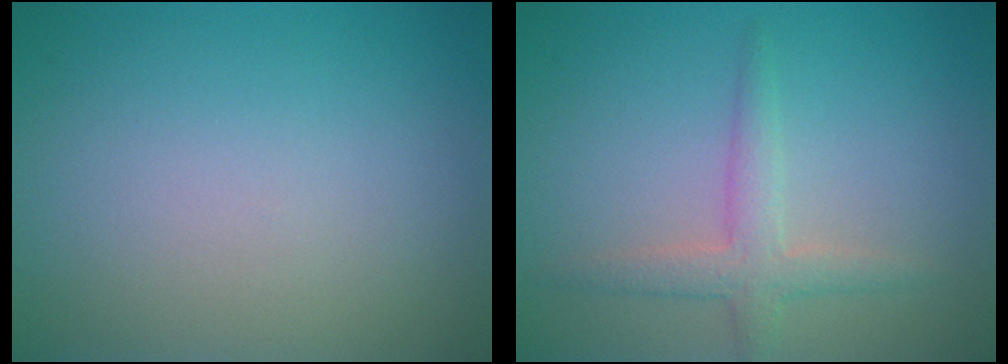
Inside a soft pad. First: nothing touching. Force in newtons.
{"total": 2.6, "press": 2.6, "slide": 0.0}